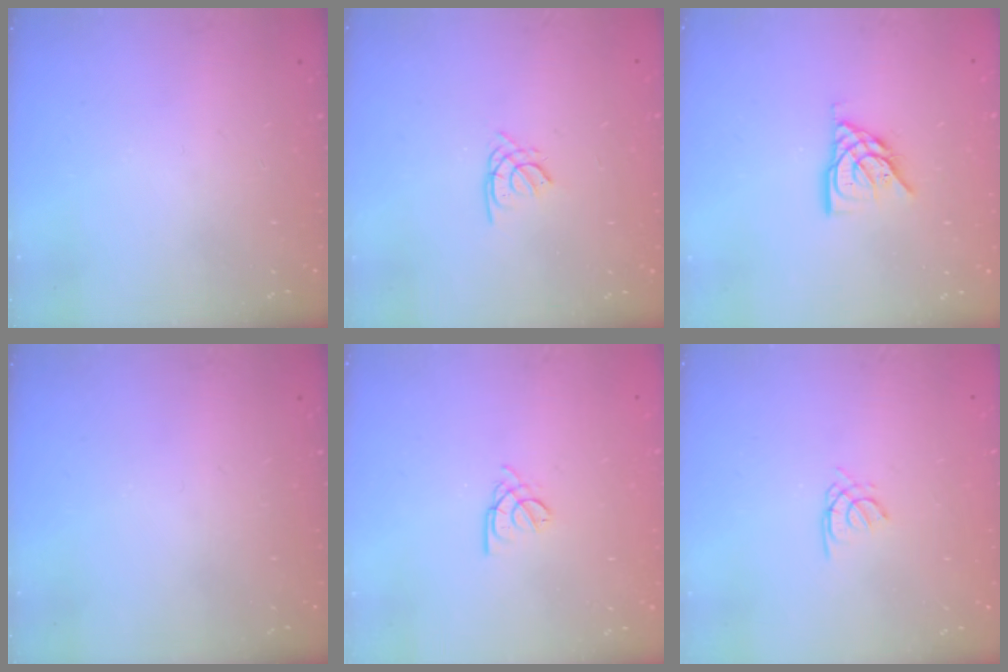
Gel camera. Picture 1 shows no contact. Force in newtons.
{"total": 1.4, "press": 1.4, "slide": 0.4}
{"total": 9.2, "press": 9.2, "slide": 0.4}
{"total": 0.0}
{"total": 2.2, "press": 2.1, "slide": 0.5}
{"total": 1.5, "press": 1.4, "slide": 0.4}